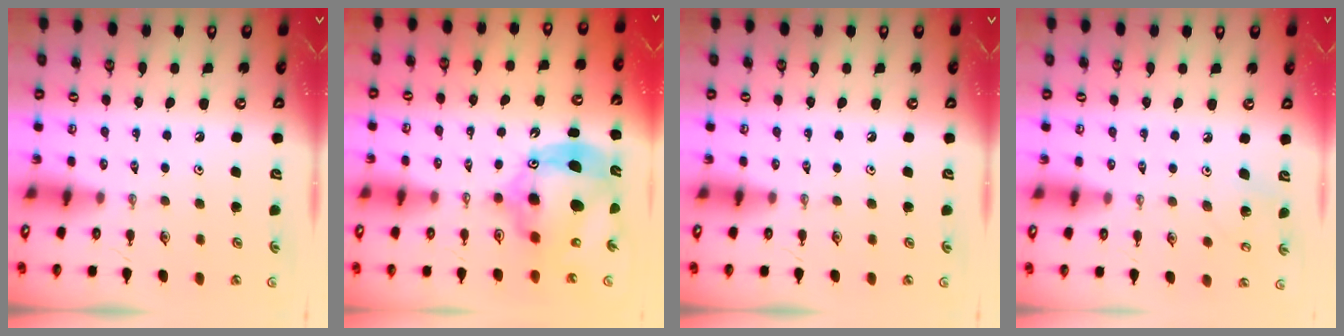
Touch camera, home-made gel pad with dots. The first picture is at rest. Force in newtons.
{"total": 16.8, "press": 16.7, "slide": 1.8}
{"total": 0.0}
{"total": 6.1, "press": 6.1, "slide": 0.4}